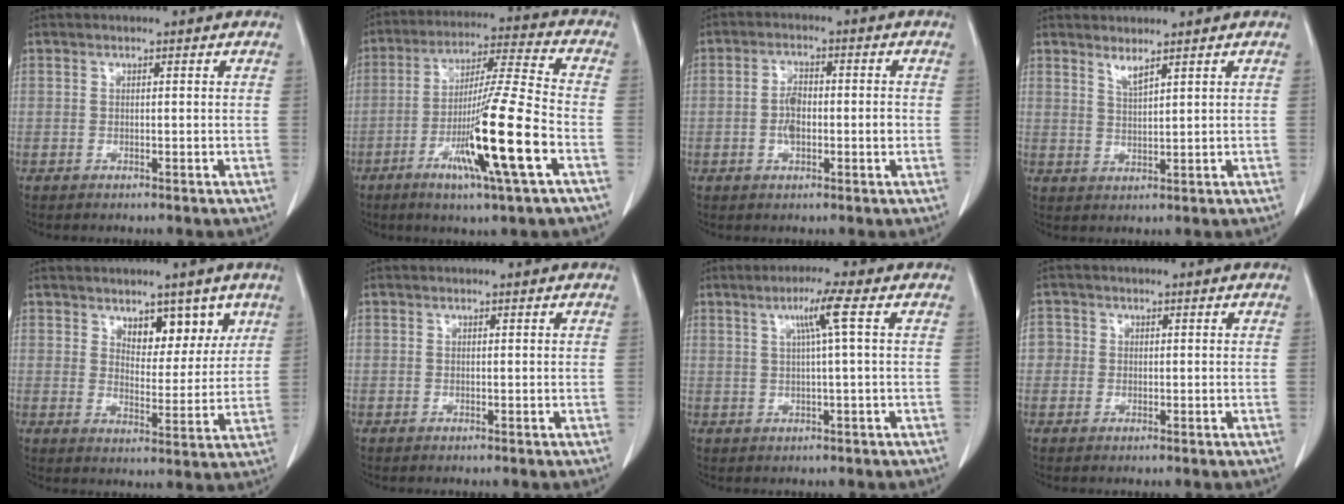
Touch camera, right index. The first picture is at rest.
{"total": 15.9, "force": [-5.8, -0.7, 14.8], "torque": [-0.273, -0.018, -0.105]}
{"total": 4.9, "force": [-0.7, 2.1, 4.3], "torque": [-0.090, 0.007, -0.013]}
{"total": 2.1, "force": [1.8, -0.1, 1.2], "torque": [-0.025, -0.012, 0.039]}
{"total": 6.8, "force": [4.2, 3.5, 4.1], "torque": [-0.044, -0.002, 0.065]}
{"total": 0.0}
{"total": 4.5, "force": [1.4, -1.1, 4.2], "torque": [-0.080, 0.004, 0.026]}
{"total": 2.3, "force": [0.0, 2.3, 0.4], "torque": [0.006, 0.004, -0.003]}